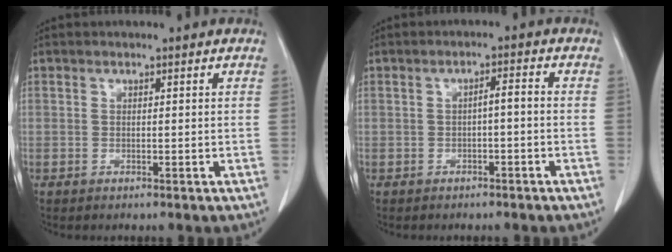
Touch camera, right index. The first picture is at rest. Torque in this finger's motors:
{"motor_torque": [0.29, -0.13, 0.20, 0.05]}